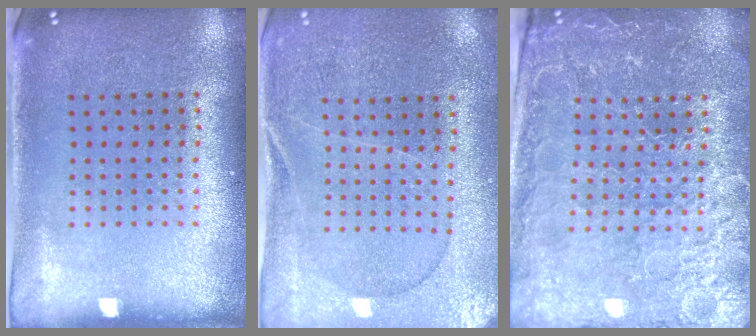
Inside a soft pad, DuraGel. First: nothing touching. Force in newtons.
{"total": 0.6, "press": 0.5, "slide": 0.3}
{"total": 4.1, "press": 4.0, "slide": 1.0}